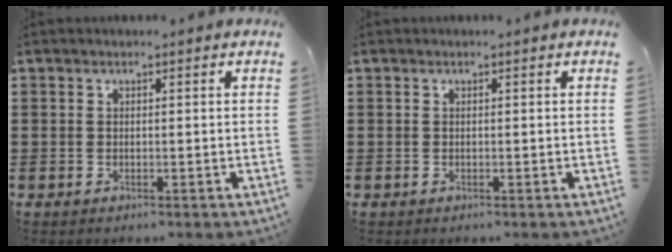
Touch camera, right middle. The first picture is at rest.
{"total": 0.0}